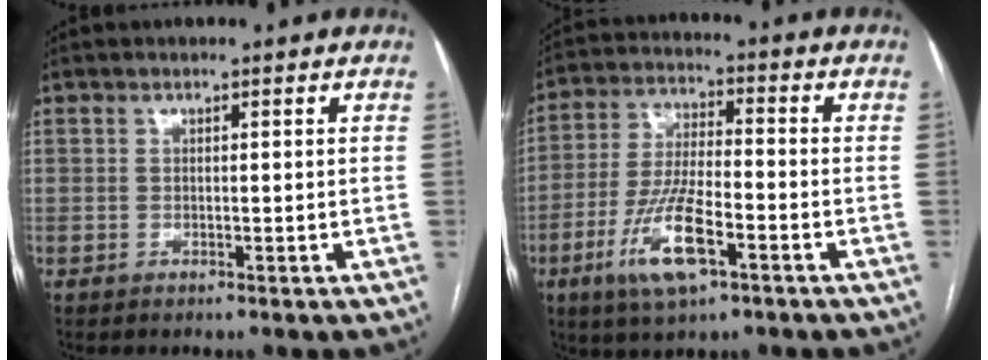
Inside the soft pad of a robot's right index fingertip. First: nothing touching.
{"total": 11.6, "force": [-5.2, 2.9, 9.9], "torque": [-0.204, -0.009, -0.093]}